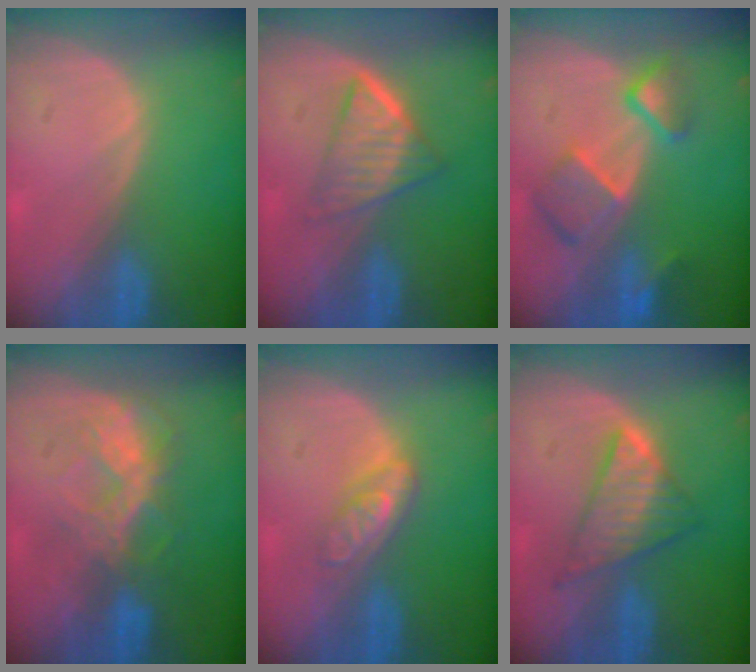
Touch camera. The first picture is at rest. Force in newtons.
{"total": 6.6, "press": 5.5, "slide": 3.6}
{"total": 7.9, "press": 6.8, "slide": 4.0}
{"total": 6.5, "press": 6.5, "slide": 0.4}
{"total": 4.8, "press": 4.3, "slide": 2.1}
{"total": 6.4, "press": 6.4, "slide": 0.1}